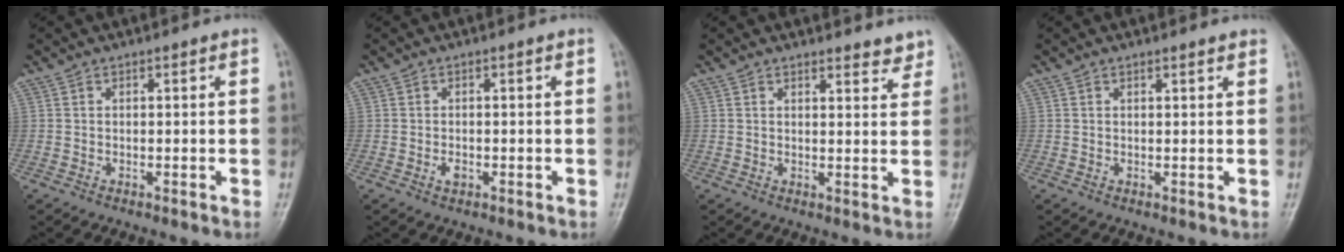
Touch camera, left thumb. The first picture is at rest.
{"total": 1.4, "force": [-0.5, 0.8, 1.1], "torque": [-0.017, 0.003, -0.007]}
{"total": 3.9, "force": [3.5, 1.2, 1.0], "torque": [0.006, -0.024, 0.035]}
{"total": 1.3, "force": [1.1, 0.1, 0.7], "torque": [-0.004, -0.001, 0.015]}